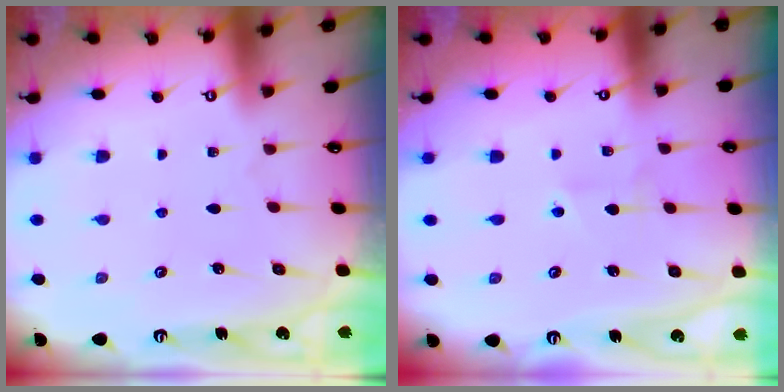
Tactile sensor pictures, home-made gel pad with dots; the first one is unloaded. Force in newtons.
{"total": 1.5, "press": 1.4, "slide": 0.5}